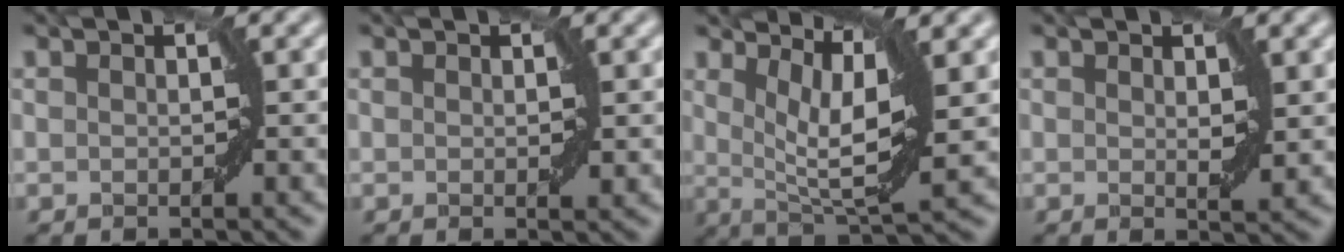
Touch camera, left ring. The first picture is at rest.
{"total": 0.7, "force": [0.2, 0.3, 0.6], "torque": [-0.006, -0.003, 0.004]}
{"total": 6.5, "force": [2.4, 1.6, 5.8], "torque": [-0.095, -0.008, 0.044]}
{"total": 1.4, "force": [0.7, 0.3, 1.2], "torque": [-0.015, -0.007, 0.015]}